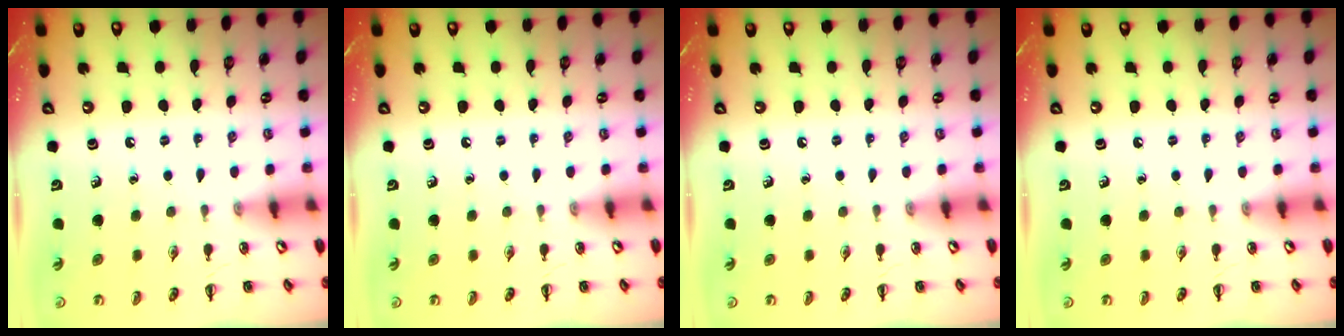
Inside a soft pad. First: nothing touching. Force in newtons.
{"total": 0.0}
{"total": 0.0}
{"total": 0.0}